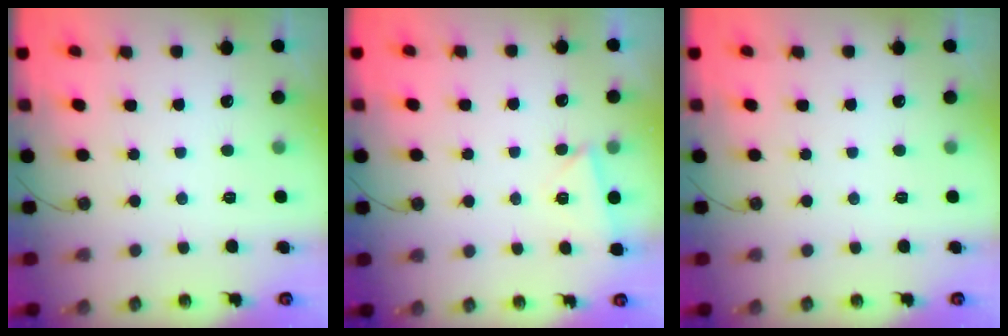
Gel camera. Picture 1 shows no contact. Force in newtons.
{"total": 2.9, "press": 2.8, "slide": 0.6}
{"total": 0.0}